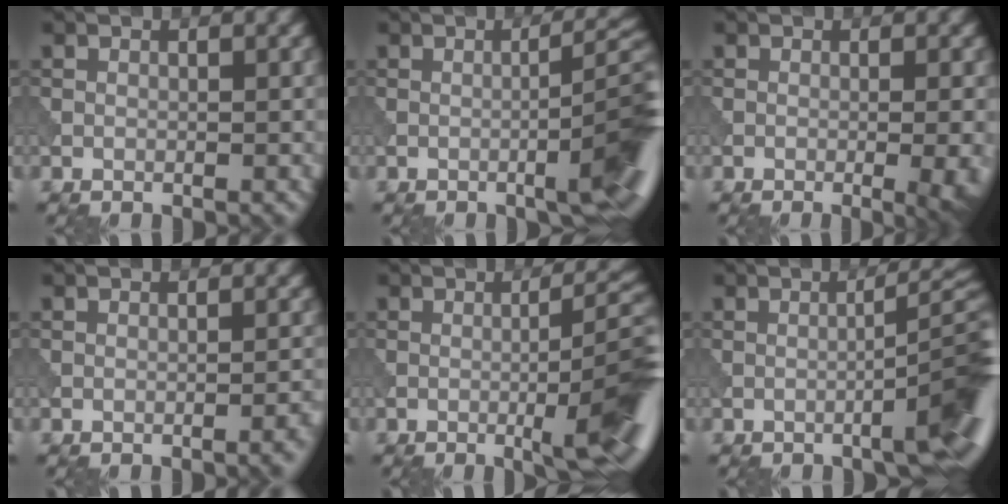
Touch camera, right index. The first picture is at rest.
{"total": 8.4, "force": [-2.0, 1.9, 7.9], "torque": [-0.094, 0.005, -0.024]}
{"total": 6.1, "force": [-1.0, 2.6, 5.4], "torque": [-0.036, 0.003, -0.007]}
{"total": 1.6, "force": [-0.8, 0.4, 1.4], "torque": [-0.011, 0.007, -0.012]}
{"total": 9.2, "force": [-2.0, 1.8, 8.7], "torque": [-0.109, 0.007, -0.026]}
{"total": 8.2, "force": [-2.8, 1.6, 7.6], "torque": [-0.089, 0.012, -0.039]}